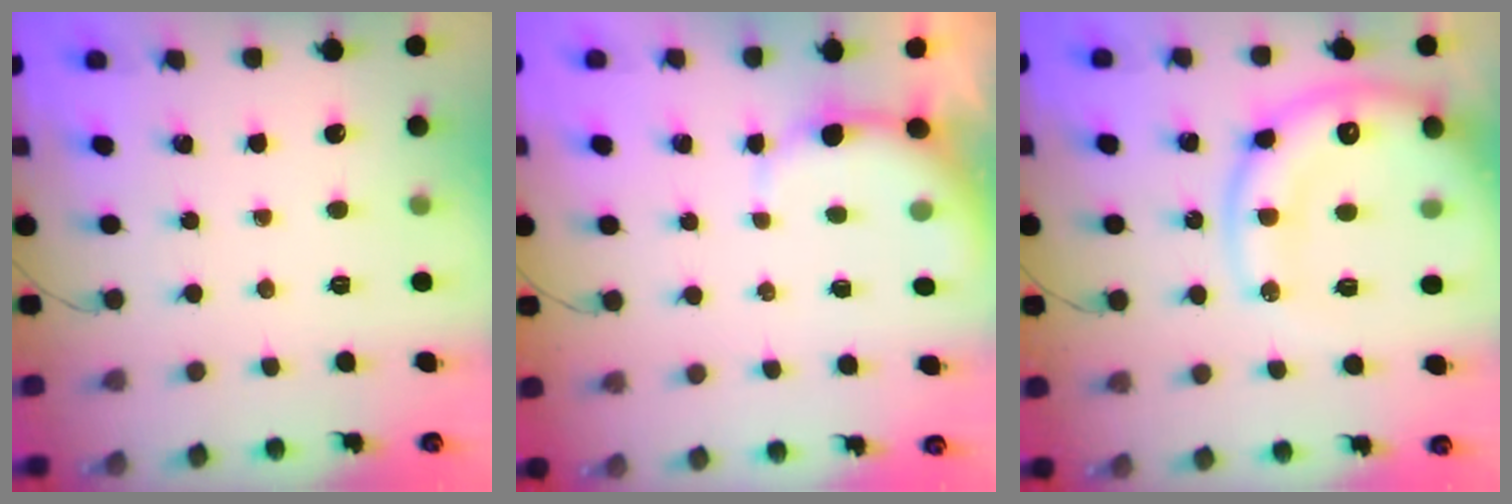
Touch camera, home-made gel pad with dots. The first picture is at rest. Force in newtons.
{"total": 3.2, "press": 3.1, "slide": 0.8}
{"total": 18.4, "press": 18.2, "slide": 2.7}